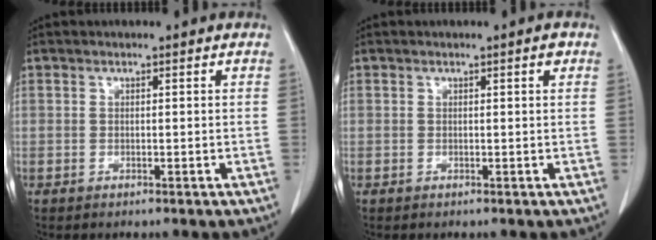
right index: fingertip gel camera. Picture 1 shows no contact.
{"total": 1.3, "force": [0.7, 0.1, 1.1], "torque": [-0.018, -0.003, 0.009]}